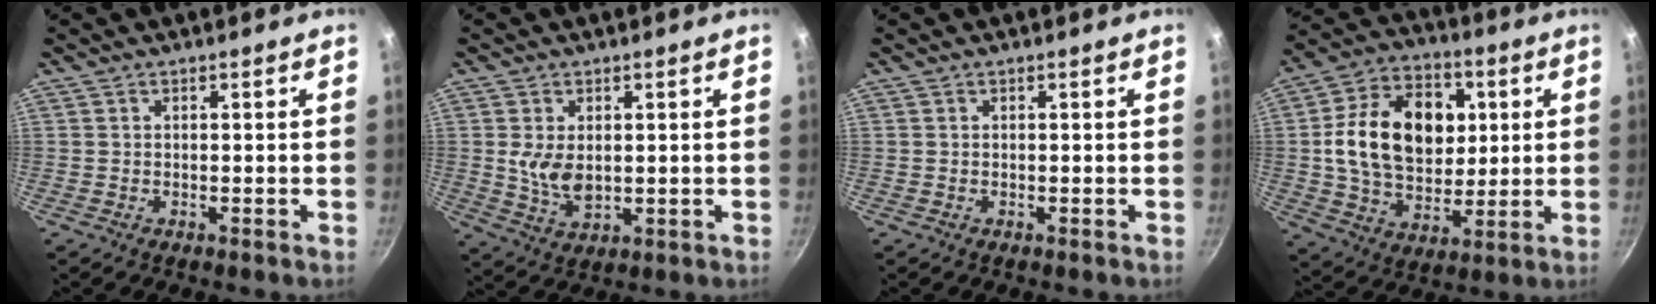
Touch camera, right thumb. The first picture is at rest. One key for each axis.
{"total": 6.5, "fx": 0.7, "fy": 3.9, "fz": 5.2, "tx": -0.097, "ty": -0.017, "tz": 0.021}
{"total": 0.0}
{"total": 20.9, "fx": 3.3, "fy": 14.9, "fz": 14.3, "tx": -0.211, "ty": 0.008, "tz": 0.050}